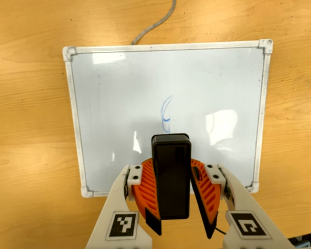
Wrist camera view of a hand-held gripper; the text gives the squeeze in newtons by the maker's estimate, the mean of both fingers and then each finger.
{"total": 8.4, "left": 9.0, "right": 7.9}